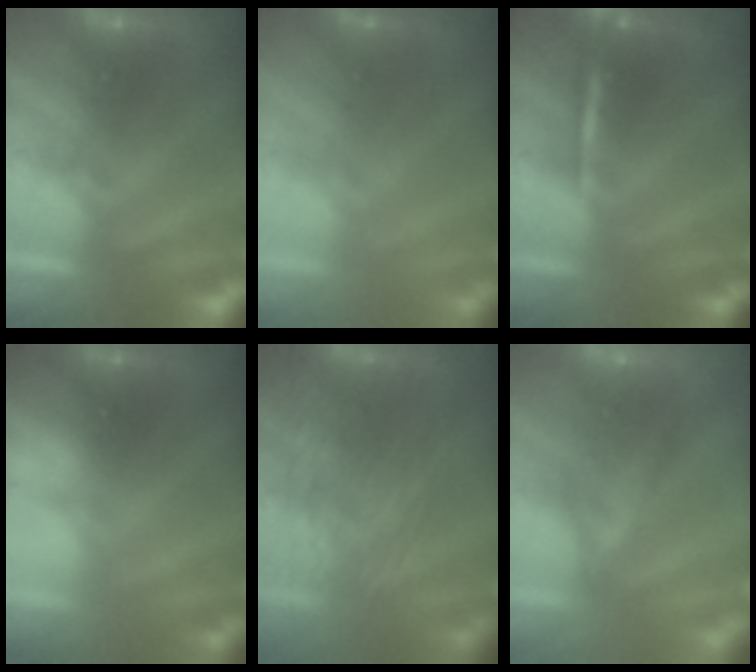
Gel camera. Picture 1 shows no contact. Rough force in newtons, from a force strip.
{"total": 1.8}
{"total": 2.4}
{"total": 2.6}
{"total": 3.2}
{"total": 9.1}